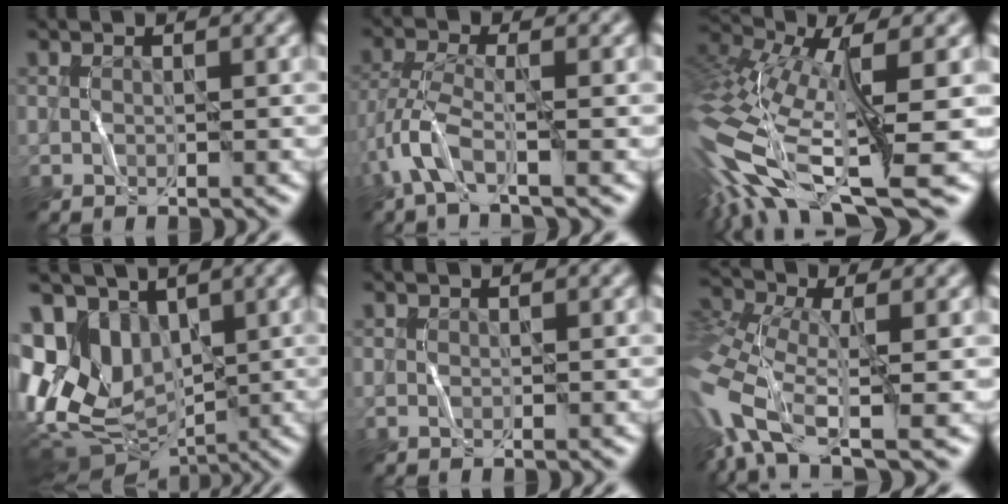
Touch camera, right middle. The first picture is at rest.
{"total": 4.1, "force": [-2.3, 1.3, 3.1], "torque": [-0.082, 0.008, -0.051]}
{"total": 13.5, "force": [-3.7, 5.0, 12.0], "torque": [-0.279, 0.005, -0.059]}
{"total": 7.1, "force": [1.2, 5.5, 4.3], "torque": [-0.090, -0.011, 0.027]}
{"total": 0.0}
{"total": 9.0, "force": [-3.2, 4.4, 7.1], "torque": [-0.174, -0.001, -0.072]}